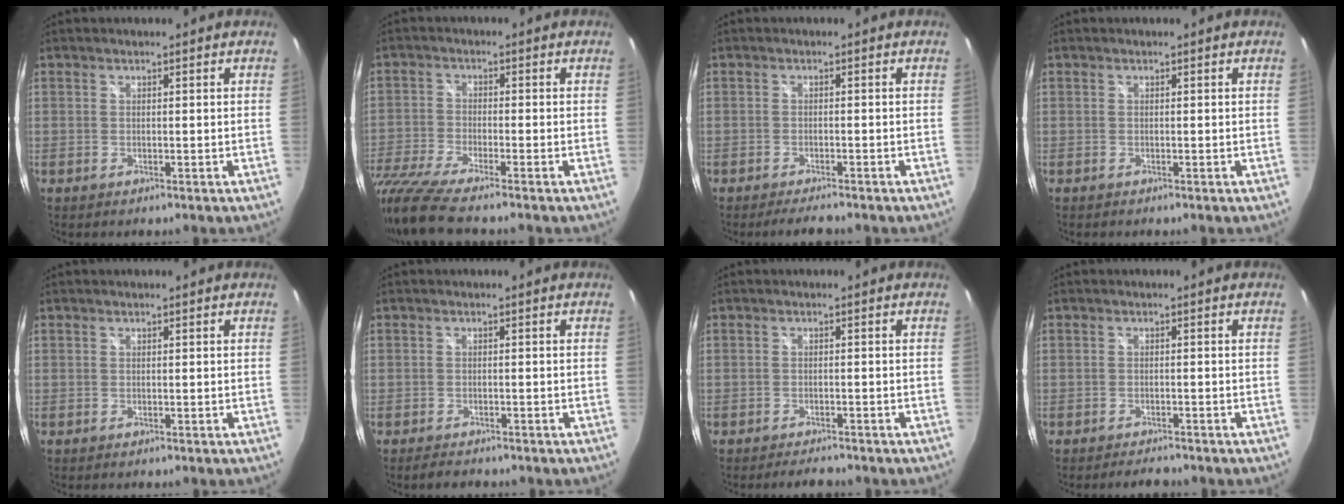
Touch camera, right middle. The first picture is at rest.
{"total": 11.7, "force": [-9.7, 0.8, 6.4], "torque": [-0.152, -0.042, -0.185]}
{"total": 3.8, "force": [-3.4, 0.7, 1.7], "torque": [-0.037, -0.011, -0.054]}
{"total": 0.0}
{"total": 0.0}
{"total": 2.7, "force": [-2.4, 0.9, 0.9], "torque": [-0.024, -0.003, -0.038]}
{"total": 3.3, "force": [-3.0, 0.9, 1.1], "torque": [-0.026, -0.007, -0.044]}
{"total": 3.0, "force": [-2.7, 0.8, 0.9], "torque": [-0.021, -0.006, -0.041]}